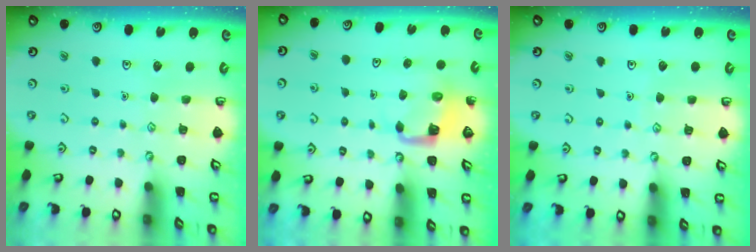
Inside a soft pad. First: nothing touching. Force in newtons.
{"total": 4.3, "press": 4.3, "slide": 0.1}
{"total": 2.6, "press": 2.5, "slide": 0.3}